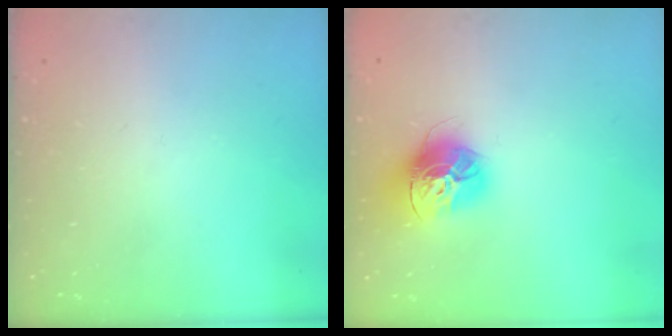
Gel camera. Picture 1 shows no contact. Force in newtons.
{"total": 14.7, "press": 14.6, "slide": 1.4}